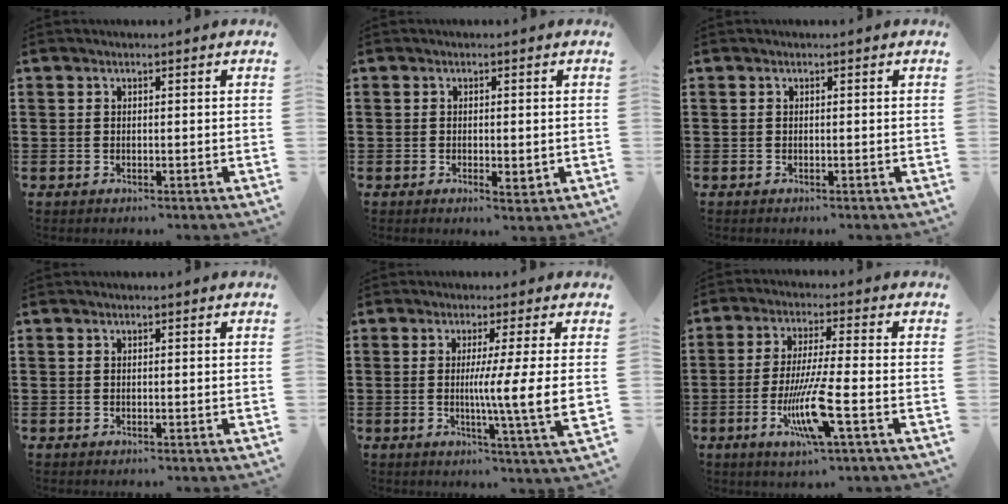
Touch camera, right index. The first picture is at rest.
{"total": 1.7, "force": [-0.4, 0.6, 1.5], "torque": [-0.028, -0.002, -0.006]}
{"total": 0.0}
{"total": 0.0}
{"total": 8.0, "force": [0.3, -1.1, 8.0], "torque": [-0.129, -0.023, -0.002]}
{"total": 10.0, "force": [-3.6, 1.0, 9.3], "torque": [-0.193, -0.018, -0.072]}